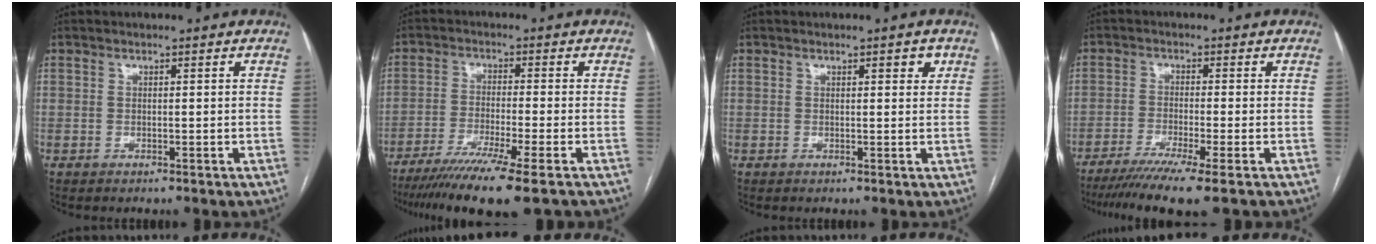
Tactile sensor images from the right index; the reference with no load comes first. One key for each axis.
{"total": 12.4, "fx": -9.1, "fy": -1.0, "fz": 8.4, "tx": -0.136, "ty": -0.034, "tz": -0.144}
{"total": 1.7, "fx": 0.9, "fy": 0.5, "fz": 1.3, "tx": -0.015, "ty": 0.000, "tz": 0.009}
{"total": 9.3, "fx": -6.9, "fy": -1.1, "fz": 6.2, "tx": -0.092, "ty": -0.025, "tz": -0.108}